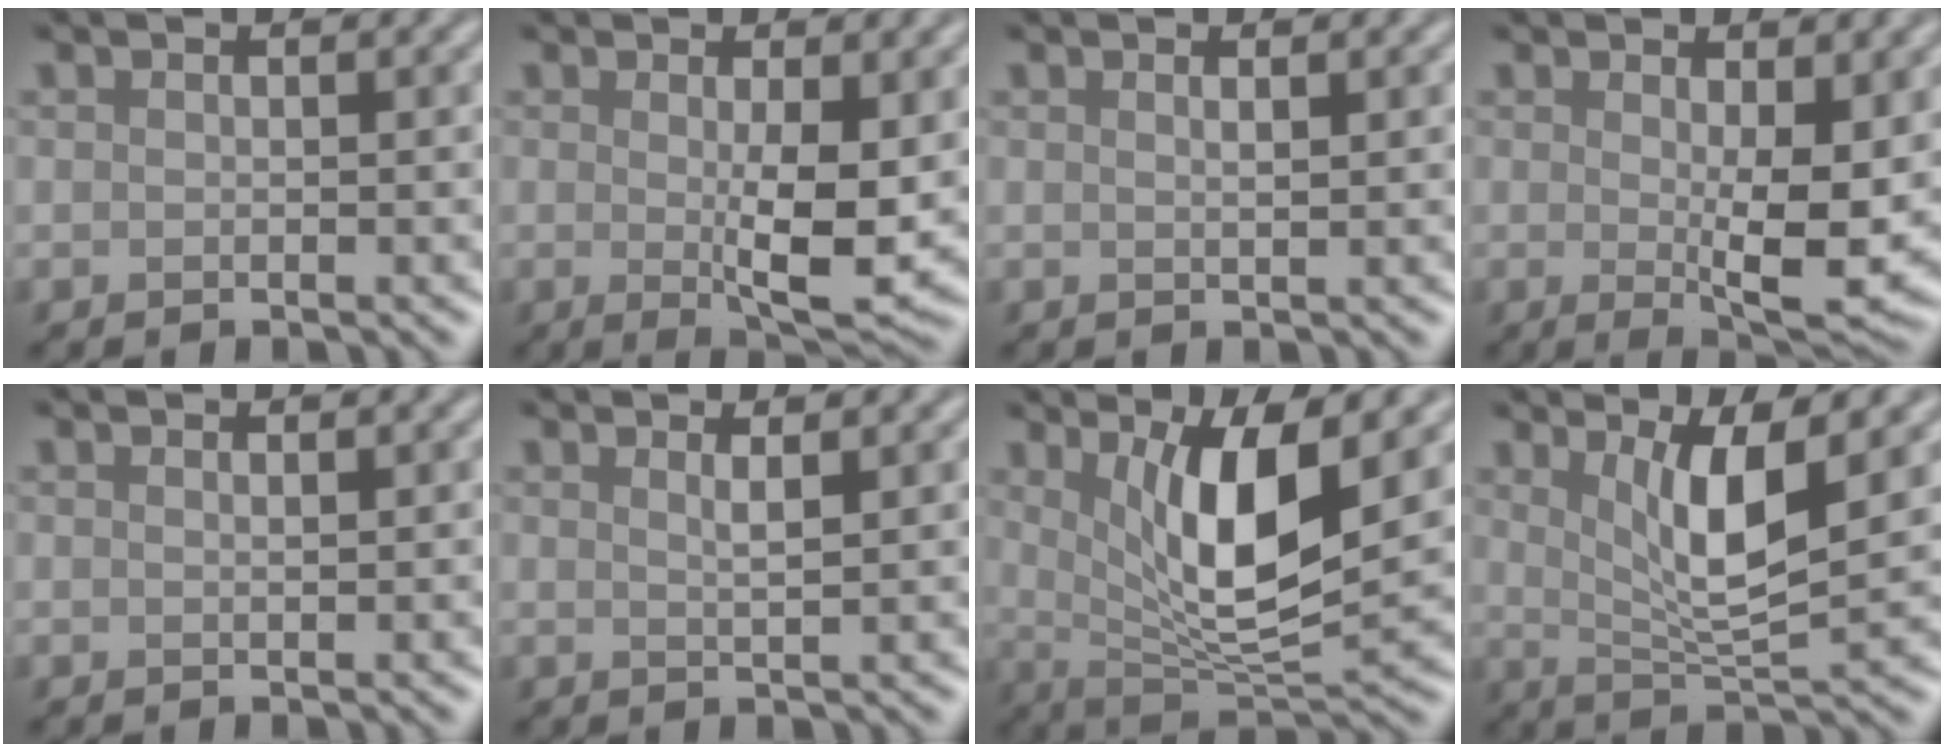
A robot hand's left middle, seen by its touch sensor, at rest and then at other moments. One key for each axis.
{"total": 5.2, "fx": 0.1, "fy": 1.2, "fz": 5.1, "tx": -0.085, "ty": -0.016, "tz": 0.009}
{"total": 0.8, "fx": 0.5, "fy": 0.2, "fz": 0.6, "tx": -0.003, "ty": 0.001, "tz": 0.006}
{"total": 5.7, "fx": 0.5, "fy": 1.5, "fz": 5.4, "tx": -0.086, "ty": -0.020, "tz": 0.015}
{"total": 0.5, "fx": 0.4, "fy": 0.1, "fz": 0.4, "tx": -0.001, "ty": 0.000, "tz": 0.005}
{"total": 1.4, "fx": 0.8, "fy": 0.3, "fz": 1.1, "tx": -0.013, "ty": 0.001, "tz": 0.009}
{"total": 8.0, "fx": 2.3, "fy": 2.4, "fz": 7.2, "tx": -0.123, "ty": -0.021, "tz": 0.045}
{"total": 5.5, "fx": 1.9, "fy": 1.2, "fz": 5.1, "tx": -0.091, "ty": -0.010, "tz": 0.039}